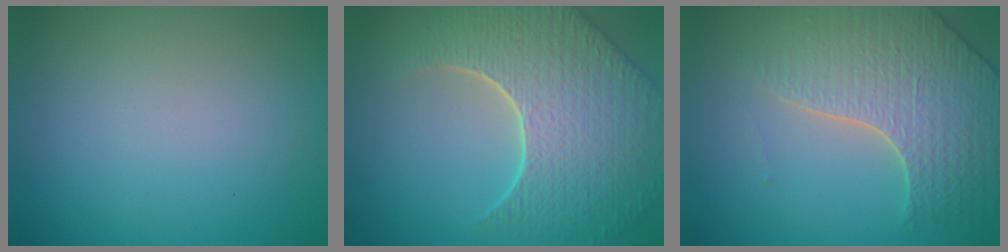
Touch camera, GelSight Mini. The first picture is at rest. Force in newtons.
{"total": 9.0, "press": 6.4, "slide": 6.4}
{"total": 4.9, "press": 4.5, "slide": 2.0}